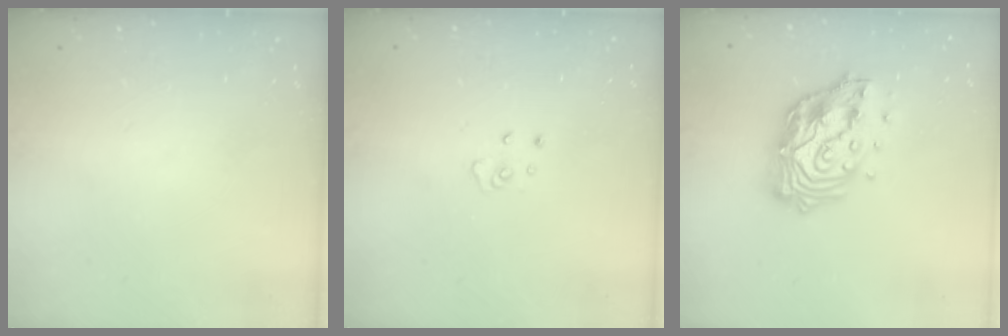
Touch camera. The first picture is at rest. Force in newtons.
{"total": 3.8, "press": 3.8, "slide": 0.3}
{"total": 15.3, "press": 15.3, "slide": 1.2}